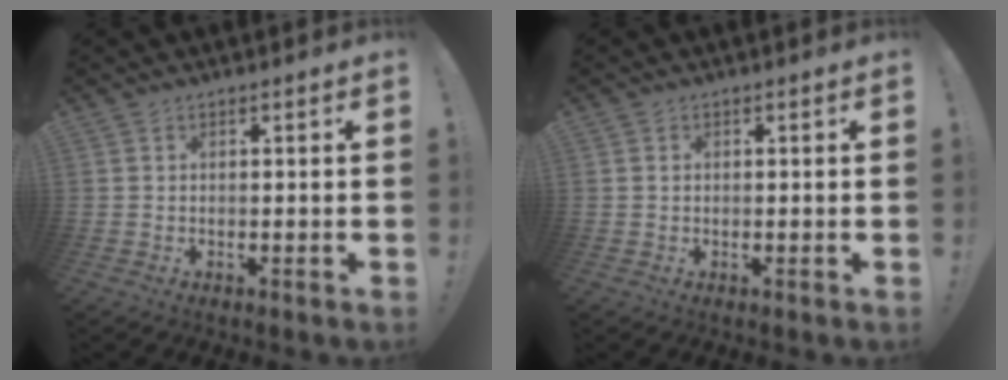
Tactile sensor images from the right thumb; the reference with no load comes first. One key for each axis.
{"total": 0.8, "fx": 0.2, "fy": 0.8, "fz": 0.0, "tx": 0.005, "ty": 0.000, "tz": 0.002}